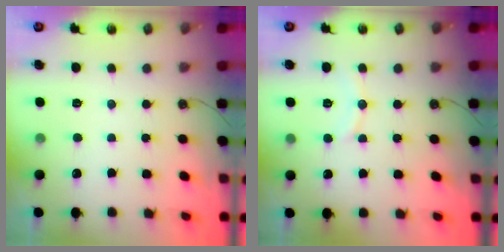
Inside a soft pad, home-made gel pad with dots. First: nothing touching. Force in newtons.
{"total": 6.4, "press": 6.4, "slide": 0.6}